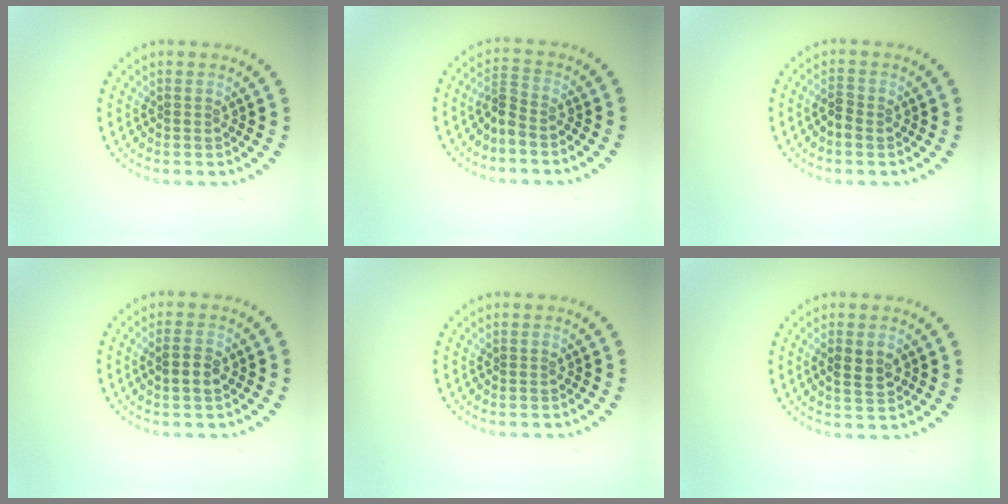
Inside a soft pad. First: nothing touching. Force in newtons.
{"total": 2.0, "press": 1.5, "slide": 1.3}
{"total": 1.3, "press": 1.3, "slide": 0.3}
{"total": 2.0, "press": 2.0, "slide": 0.4}
{"total": 0.0}
{"total": 2.4, "press": 2.3, "slide": 0.4}